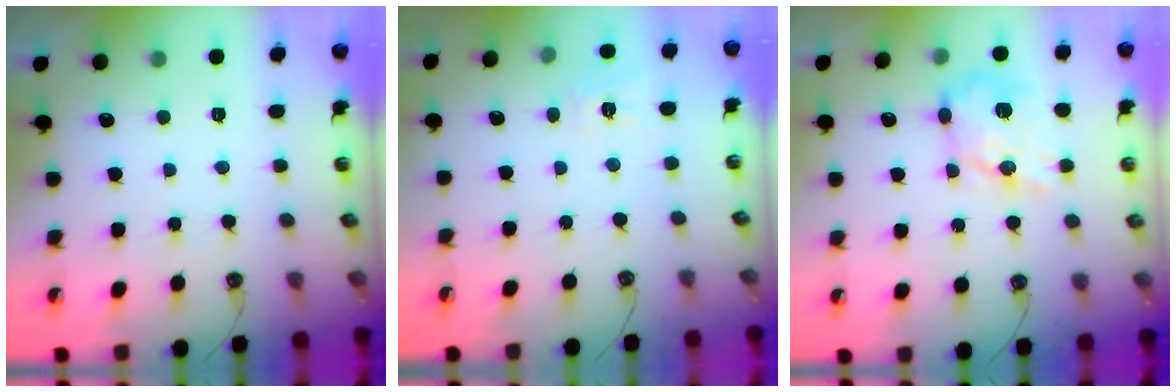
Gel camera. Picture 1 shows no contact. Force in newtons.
{"total": 7.5, "press": 7.5, "slide": 0.8}
{"total": 12.8, "press": 12.8, "slide": 0.2}